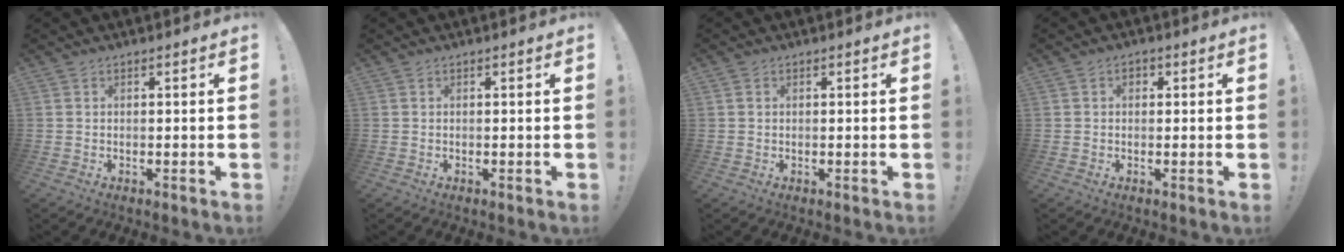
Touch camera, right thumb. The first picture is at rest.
{"total": 0.0}
{"total": 0.6, "force": [0.3, 0.5, 0.1], "torque": [-0.003, 0.003, 0.006]}
{"total": 1.4, "force": [0.1, 1.2, 0.8], "torque": [-0.007, 0.002, -0.001]}